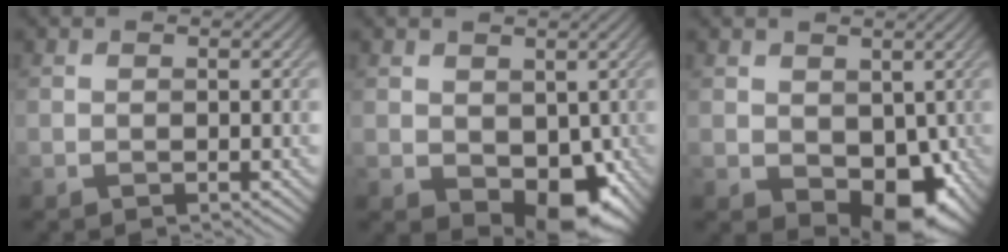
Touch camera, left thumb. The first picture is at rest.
{"total": 7.1, "force": [-0.9, 4.9, 5.1], "torque": [-0.084, -0.026, -0.005]}
{"total": 7.6, "force": [-0.8, 5.3, 5.4], "torque": [-0.087, -0.026, -0.003]}